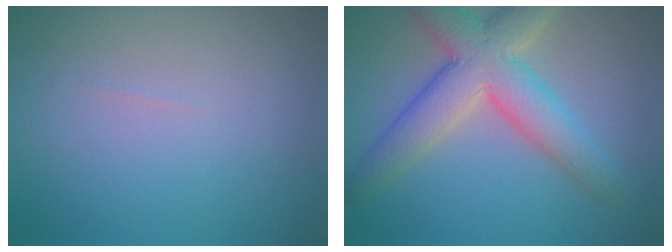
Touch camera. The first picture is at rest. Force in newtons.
{"total": 7.2, "press": 7.2, "slide": 0.5}